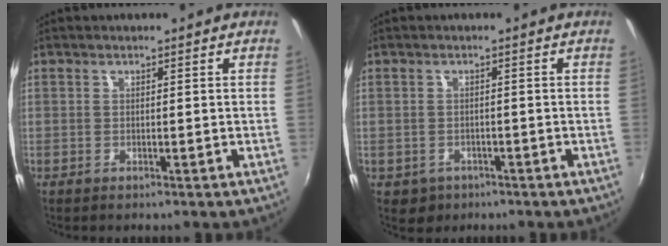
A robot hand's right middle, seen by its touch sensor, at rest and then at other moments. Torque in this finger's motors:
{"motor_torque": [0.11, -0.07, 0.01, 0.02]}